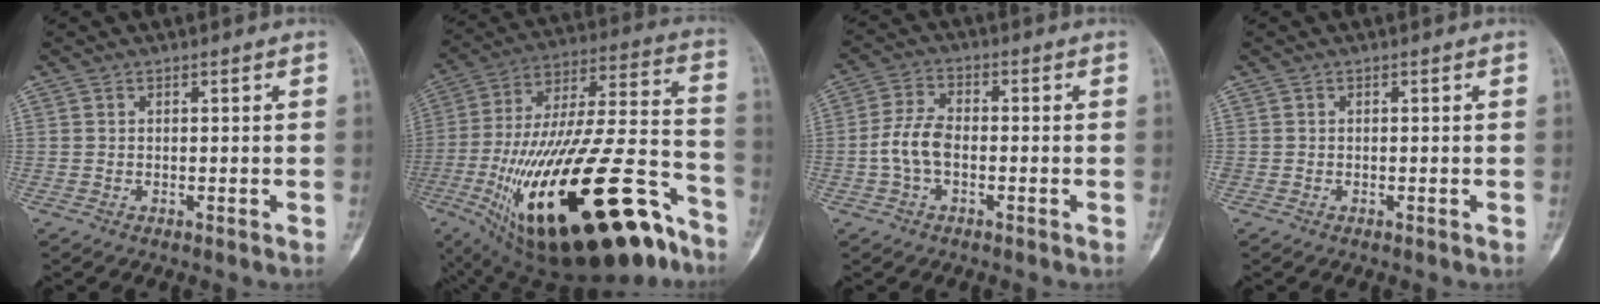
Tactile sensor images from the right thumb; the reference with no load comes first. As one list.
[{"total": 40.0, "force": [-19.6, 14.1, 31.9], "torque": [-0.526, 0.049, -0.310]}, {"total": 6.6, "force": [-1.3, 3.7, 5.2], "torque": [-0.109, 0.019, -0.031]}, {"total": 0.0}]